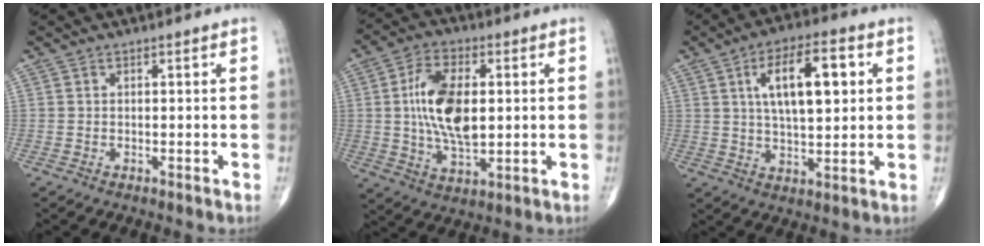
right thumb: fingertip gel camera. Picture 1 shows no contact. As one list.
[{"total": 13.9, "force": [1.3, 7.1, 11.8], "torque": [-0.212, -0.003, 0.025]}, {"total": 13.3, "force": [3.5, 5.5, 11.6], "torque": [-0.179, 0.002, 0.060]}]